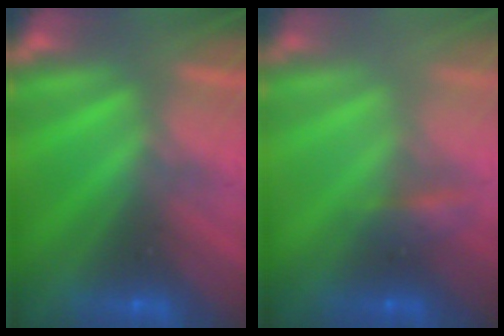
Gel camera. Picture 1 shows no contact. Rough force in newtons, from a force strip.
{"total": 2.2}